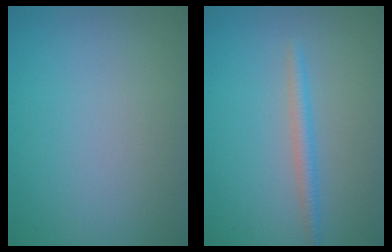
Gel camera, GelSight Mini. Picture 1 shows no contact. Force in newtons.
{"total": 1.9, "press": 1.9, "slide": 0.1}